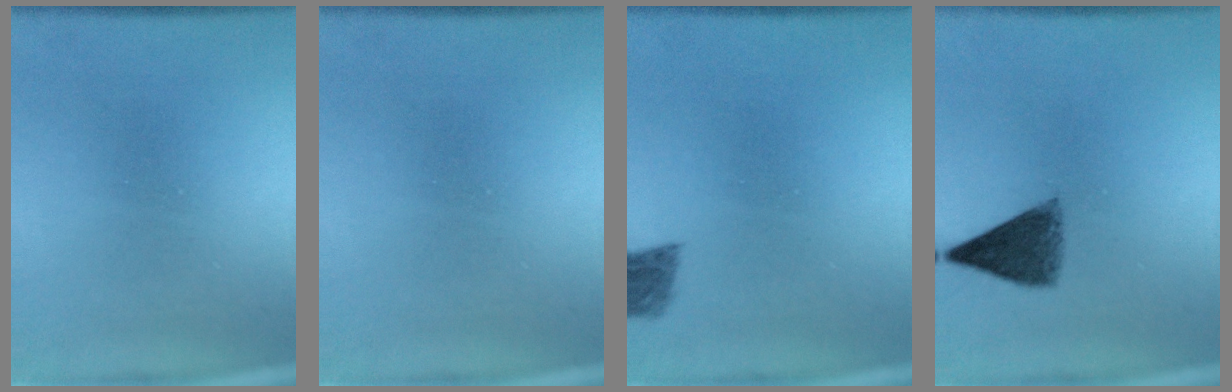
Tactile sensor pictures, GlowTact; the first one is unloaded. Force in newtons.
{"total": 0.0}
{"total": 2.7}
{"total": 6.7}